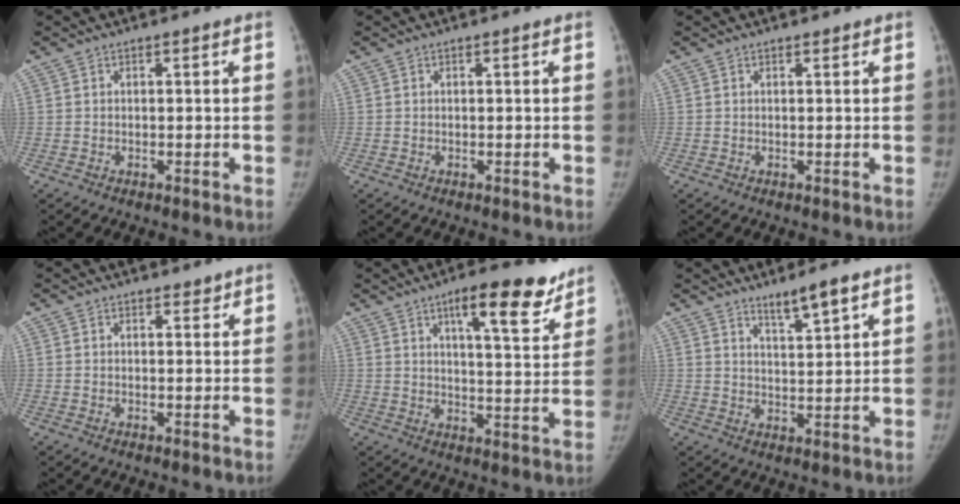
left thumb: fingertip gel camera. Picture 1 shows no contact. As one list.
[{"total": 0.0}, {"total": 0.5, "force": [0.4, 0.2, 0.1], "torque": [-0.005, -0.004, 0.007]}, {"total": 1.3, "force": [1.1, 0.7, 0.2], "torque": [0.007, -0.007, 0.012]}, {"total": 12.1, "force": [7.8, 3.6, 8.5], "torque": [-0.088, -0.040, 0.108]}, {"total": 5.4, "force": [4.0, 0.5, 3.6], "torque": [-0.056, -0.033, 0.069]}]